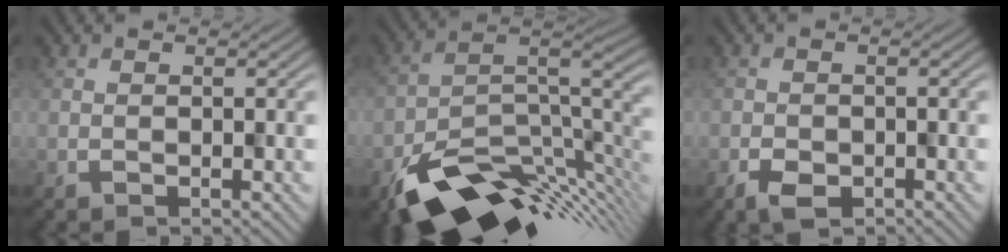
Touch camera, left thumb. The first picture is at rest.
{"total": 12.3, "force": [-6.3, 5.9, 8.7], "torque": [-0.159, -0.029, -0.090]}
{"total": 3.0, "force": [-1.7, 1.8, 1.6], "torque": [-0.026, -0.006, -0.032]}